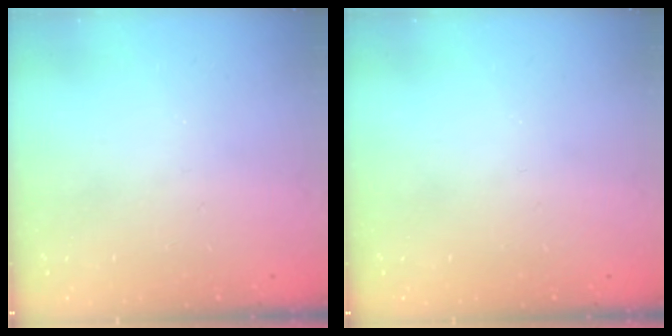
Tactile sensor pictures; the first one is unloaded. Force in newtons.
{"total": 0.0}